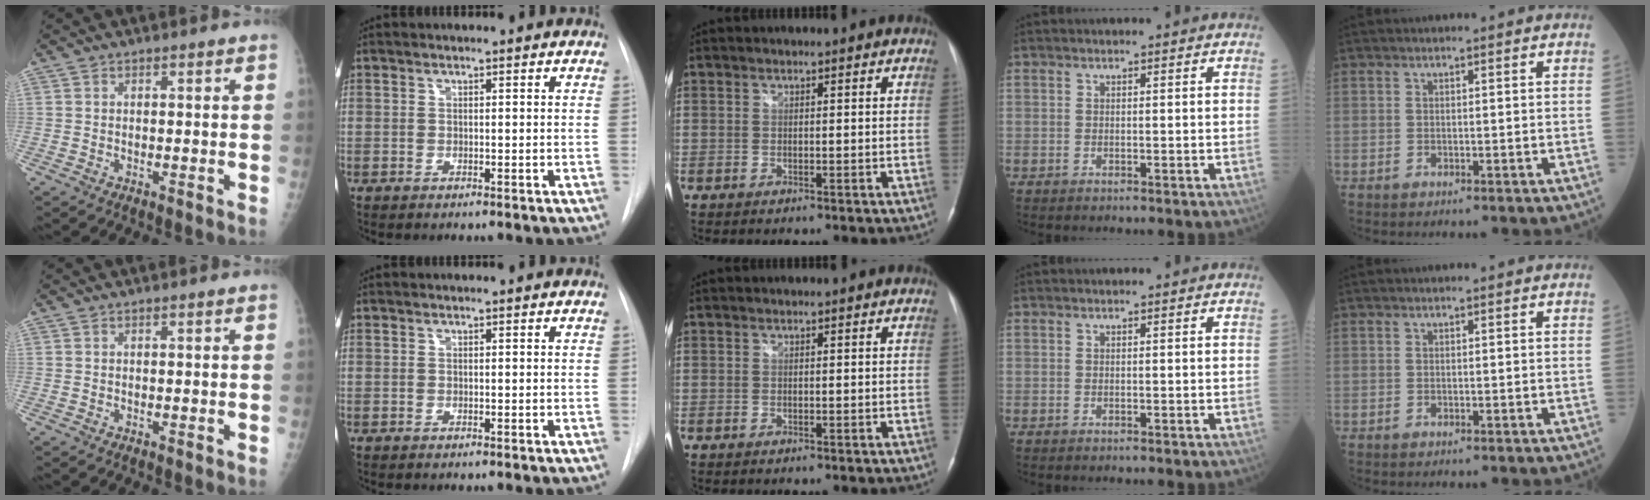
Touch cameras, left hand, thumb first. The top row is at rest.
{}